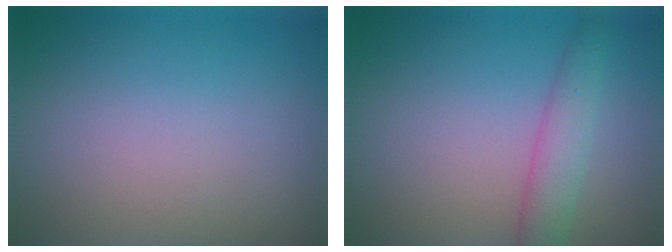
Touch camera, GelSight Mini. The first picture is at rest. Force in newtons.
{"total": 2.9, "press": 2.9, "slide": 0.1}